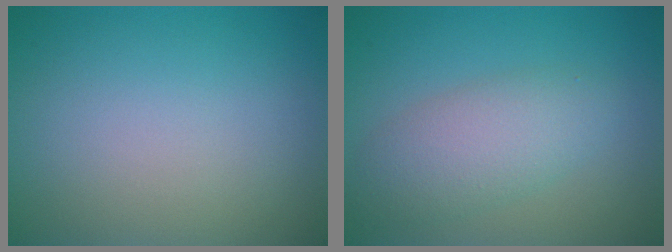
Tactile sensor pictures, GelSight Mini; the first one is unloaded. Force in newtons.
{"total": 4.2, "press": 4.2, "slide": 0.2}